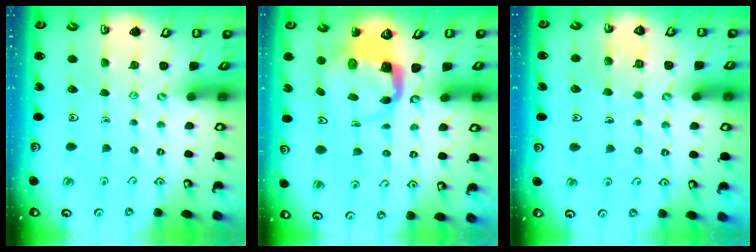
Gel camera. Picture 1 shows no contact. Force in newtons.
{"total": 4.5, "press": 4.5, "slide": 0.4}
{"total": 6.5, "press": 6.5, "slide": 0.4}